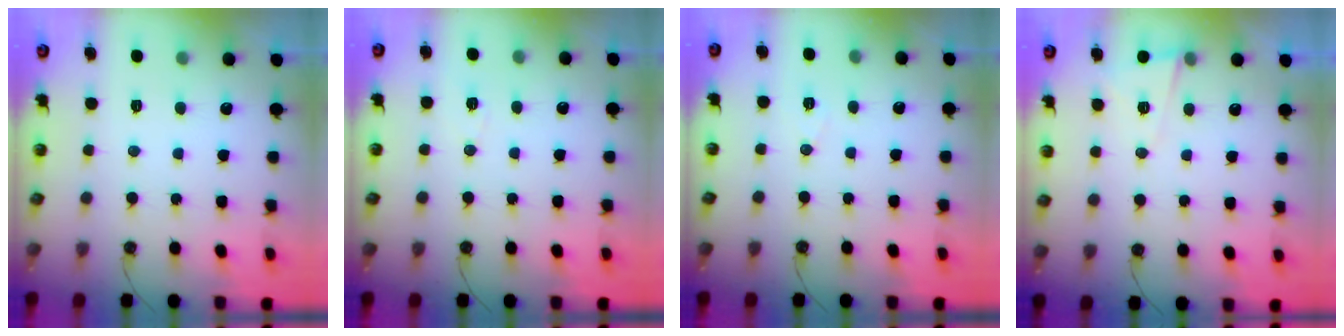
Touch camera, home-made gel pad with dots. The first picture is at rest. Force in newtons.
{"total": 3.3, "press": 2.4, "slide": 2.3}
{"total": 5.6, "press": 3.5, "slide": 4.3}
{"total": 5.4, "press": 5.3, "slide": 1.4}